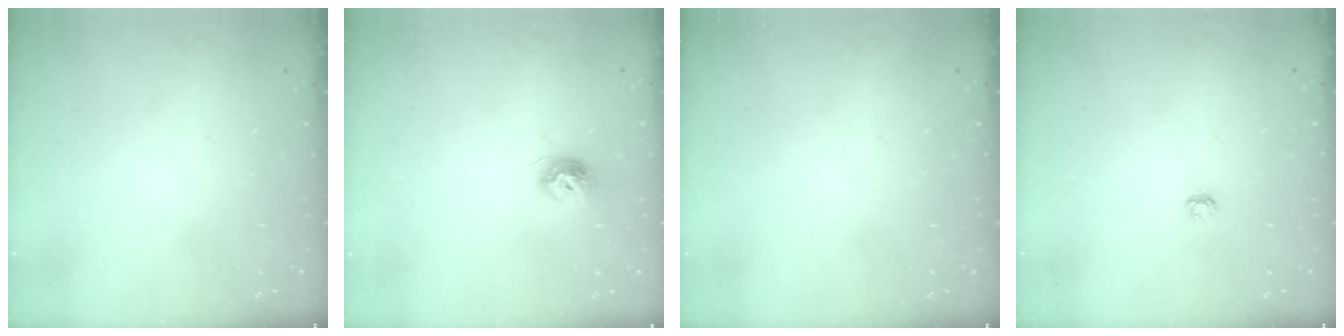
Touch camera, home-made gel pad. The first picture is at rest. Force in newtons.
{"total": 7.6, "press": 7.6, "slide": 0.2}
{"total": 0.0}
{"total": 2.9, "press": 2.9, "slide": 0.3}